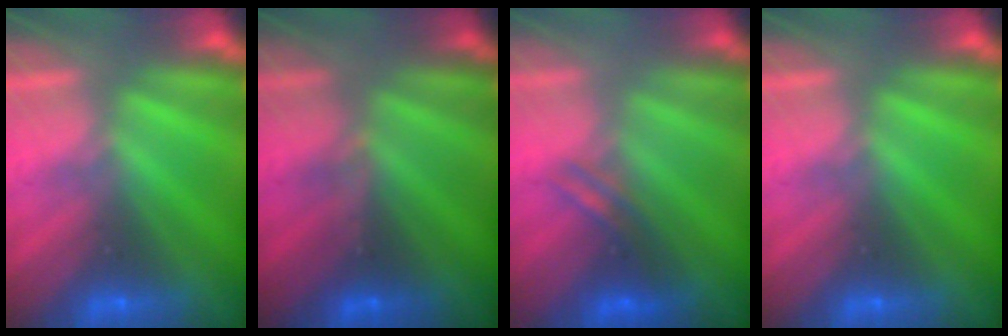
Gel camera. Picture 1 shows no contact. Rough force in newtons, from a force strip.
{"total": 2.7}
{"total": 2.6}
{"total": 0.0}